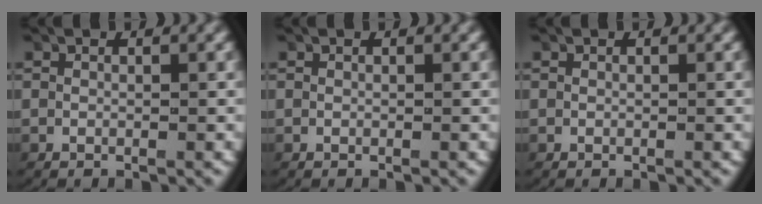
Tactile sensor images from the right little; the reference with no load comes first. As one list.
[{"total": 0.0}, {"total": 0.0}]